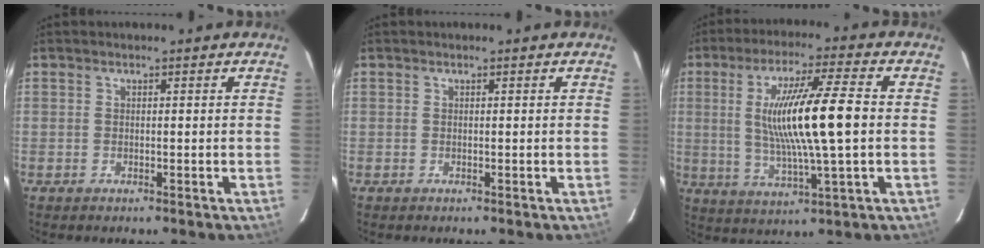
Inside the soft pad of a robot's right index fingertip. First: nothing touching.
{"total": 0.0}
{"total": 14.4, "force": [0.6, 0.4, 14.4], "torque": [-0.271, -0.001, 0.011]}